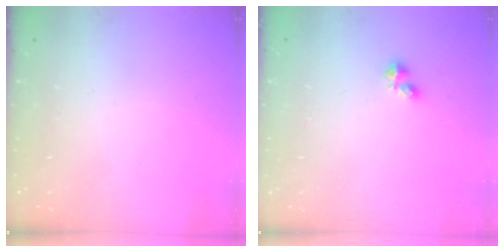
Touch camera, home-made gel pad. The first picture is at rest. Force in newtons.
{"total": 2.4, "press": 2.4, "slide": 0.5}